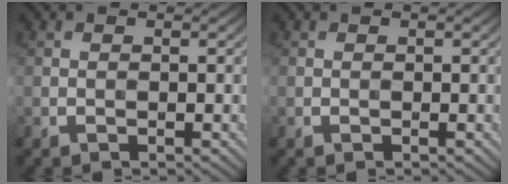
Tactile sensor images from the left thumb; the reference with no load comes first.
{"total": 0.0}